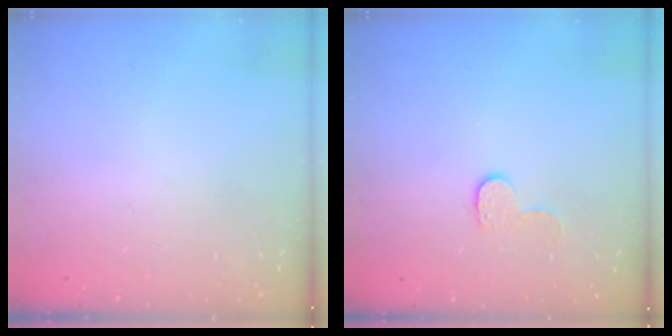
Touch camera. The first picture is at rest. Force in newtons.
{"total": 5.6, "press": 5.6, "slide": 0.4}